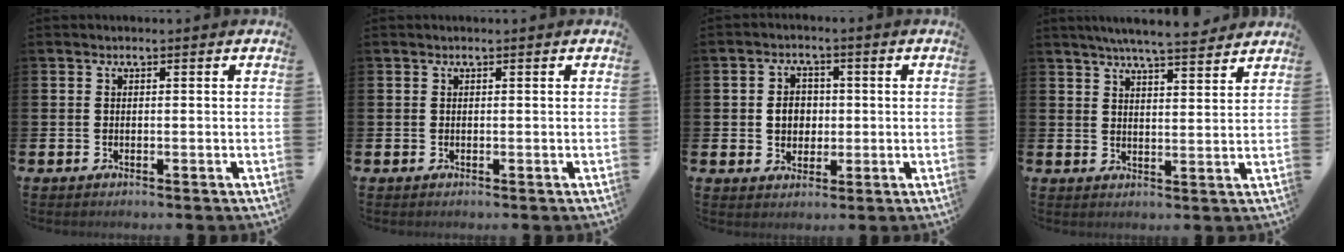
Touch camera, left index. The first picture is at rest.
{"total": 0.0}
{"total": 3.8, "force": [0.3, 3.2, 2.0], "torque": [-0.027, 0.004, -0.004]}
{"total": 5.9, "force": [5.7, -0.1, 1.6], "torque": [-0.044, -0.025, 0.101]}